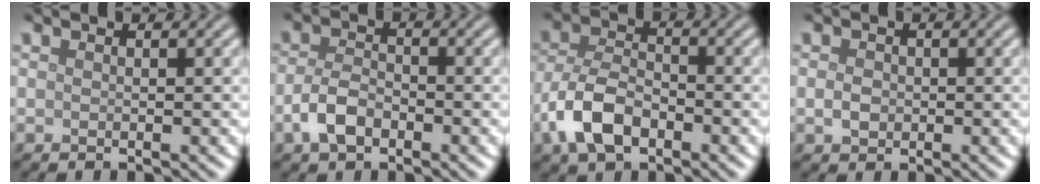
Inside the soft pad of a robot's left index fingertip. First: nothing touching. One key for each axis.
{"total": 3.1, "fx": -1.6, "fy": 1.7, "fz": 2.0, "tx": -0.040, "ty": 0.002, "tz": -0.038}
{"total": 5.8, "fx": -2.8, "fy": 3.2, "fz": 3.9, "tx": -0.076, "ty": 0.000, "tz": -0.064}
{"total": 1.5, "fx": -0.2, "fy": 1.2, "fz": 0.8, "tx": -0.016, "ty": -0.001, "tz": -0.006}